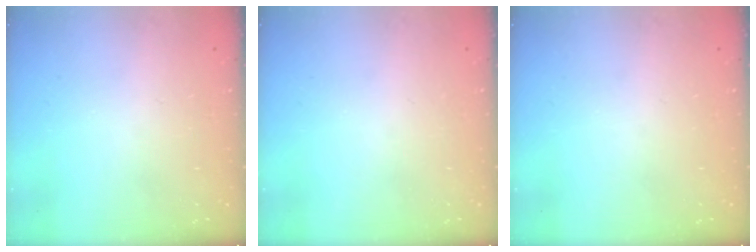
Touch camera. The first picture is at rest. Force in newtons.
{"total": 0.0}
{"total": 0.0}